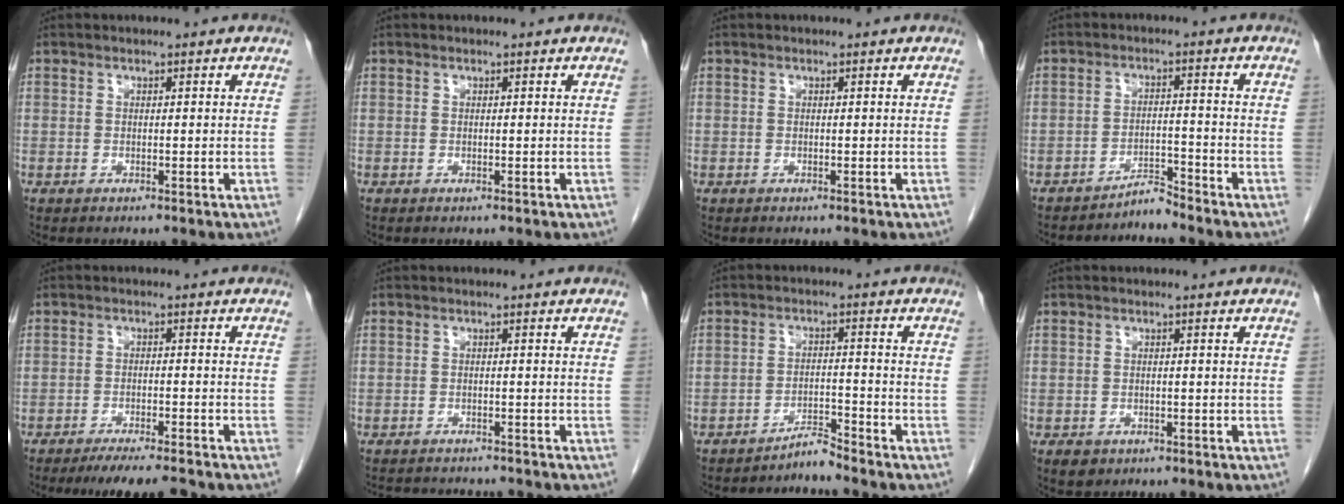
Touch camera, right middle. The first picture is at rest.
{"total": 0.0}
{"total": 0.0}
{"total": 2.9, "force": [-2.9, -0.3, 0.0], "torque": [0.008, -0.010, -0.049]}
{"total": 7.4, "force": [-6.5, 0.3, 3.5], "torque": [-0.046, -0.017, -0.102]}
{"total": 7.9, "force": [-7.4, 2.0, 1.8], "torque": [-0.029, 0.004, -0.094]}
{"total": 3.0, "force": [-3.0, -0.5, 0.2], "torque": [0.004, -0.012, -0.053]}
{"total": 2.2, "force": [-1.3, 1.7, 0.7], "torque": [-0.009, 0.002, -0.013]}